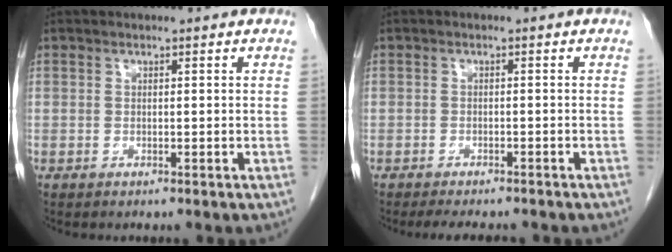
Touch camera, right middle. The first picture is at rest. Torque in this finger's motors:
{"motor_torque": [0.85, -0.67, -0.09, 0.01]}